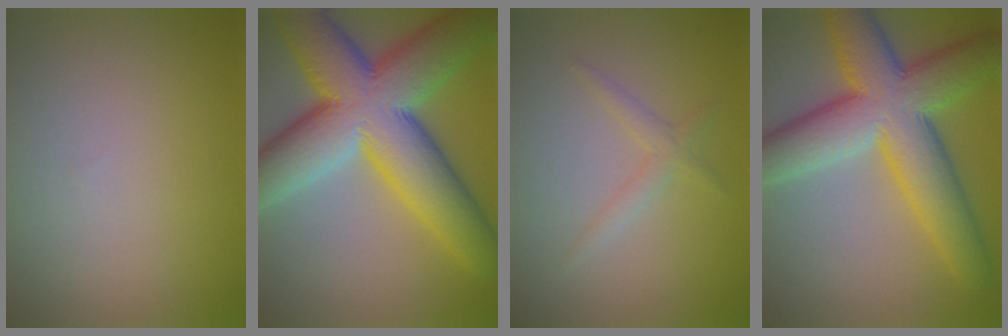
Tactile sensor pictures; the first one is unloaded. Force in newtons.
{"total": 14.5, "press": 14.5, "slide": 0.6}
{"total": 1.4, "press": 1.4, "slide": 0.0}
{"total": 10.8, "press": 10.8, "slide": 0.4}